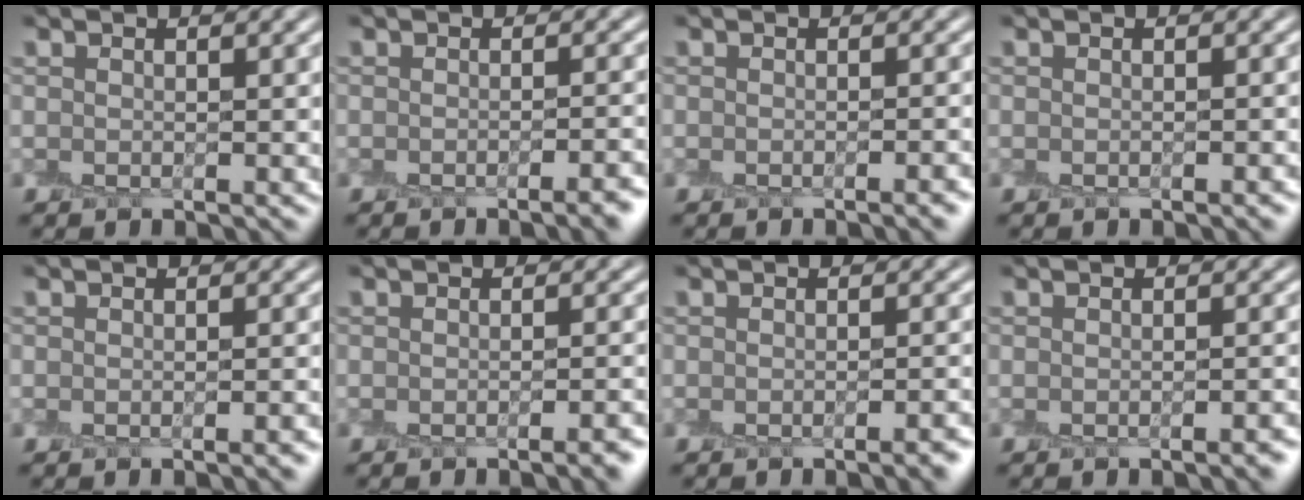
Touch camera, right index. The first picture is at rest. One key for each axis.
{"total": 3.1, "fx": -2.3, "fy": 0.5, "fz": 2.1, "tx": -0.022, "ty": -0.003, "tz": -0.027}
{"total": 2.3, "fx": -1.8, "fy": 0.1, "fz": 1.5, "tx": -0.015, "ty": -0.003, "tz": -0.021}
{"total": 1.0, "fx": -0.9, "fy": 0.1, "fz": 0.5, "tx": -0.004, "ty": -0.002, "tz": -0.012}
{"total": 1.7, "fx": -1.3, "fy": 0.0, "fz": 1.0, "tx": -0.012, "ty": -0.003, "tz": -0.017}
{"total": 2.7, "fx": -2.0, "fy": 0.3, "fz": 1.8, "tx": -0.019, "ty": -0.002, "tz": -0.024}
{"total": 2.5, "fx": -1.9, "fy": 0.2, "fz": 1.5, "tx": -0.017, "ty": -0.002, "tz": -0.024}
{"total": 2.0, "fx": -1.6, "fy": 0.1, "fz": 1.1, "tx": -0.013, "ty": -0.002, "tz": -0.020}